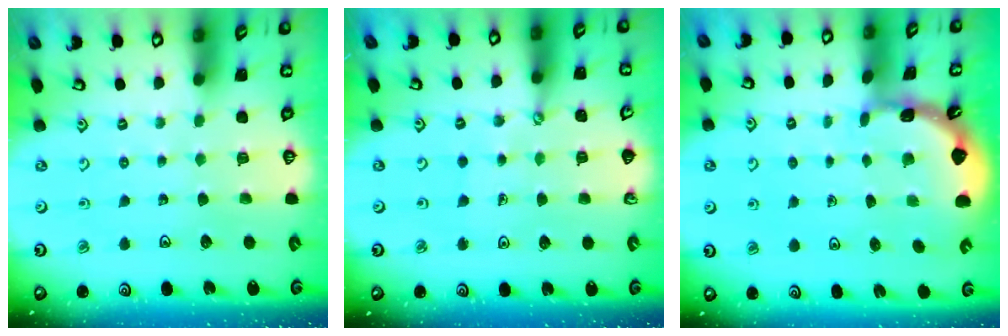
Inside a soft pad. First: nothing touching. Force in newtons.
{"total": 0.6, "press": 0.6, "slide": 0.1}
{"total": 1.8, "press": 1.8, "slide": 0.1}